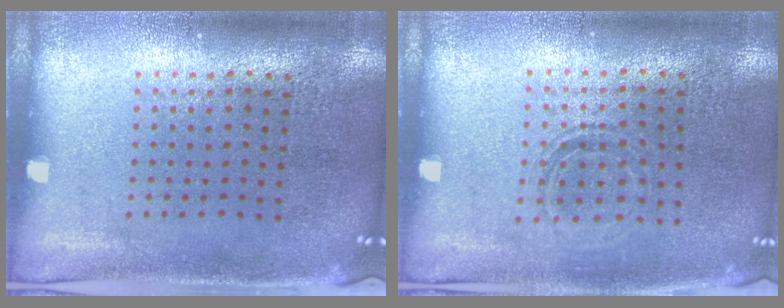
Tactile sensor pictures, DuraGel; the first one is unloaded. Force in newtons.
{"total": 1.1, "press": 1.0, "slide": 0.4}